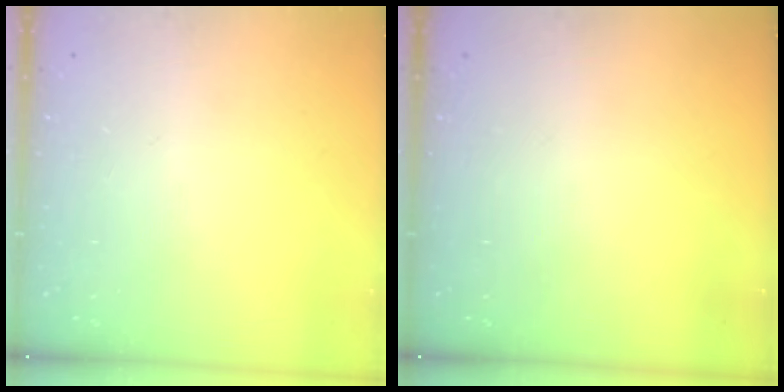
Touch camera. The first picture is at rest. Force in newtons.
{"total": 0.0}